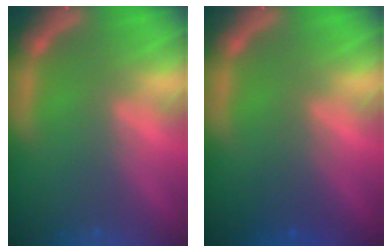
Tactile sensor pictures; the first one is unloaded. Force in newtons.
{"total": 2.0}